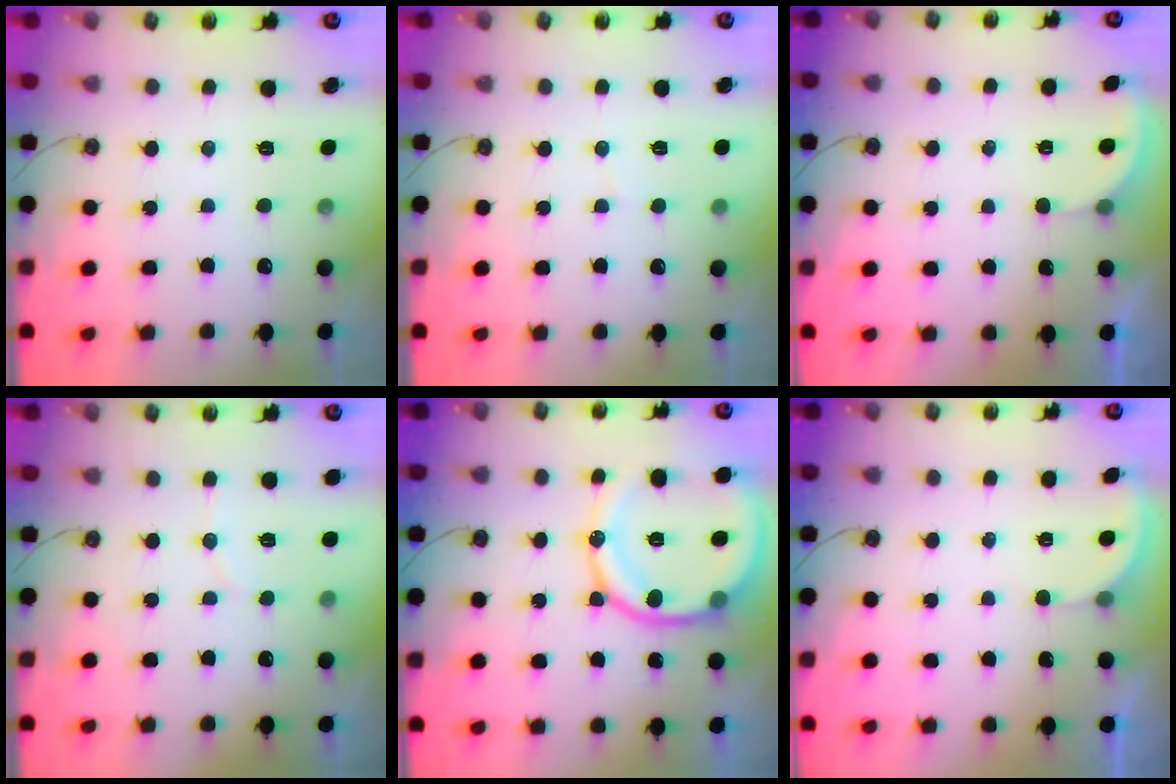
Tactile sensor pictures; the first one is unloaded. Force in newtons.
{"total": 2.6, "press": 2.6, "slide": 0.2}
{"total": 1.4, "press": 1.3, "slide": 0.5}
{"total": 3.8, "press": 3.6, "slide": 1.2}
{"total": 17.4, "press": 17.3, "slide": 2.2}
{"total": 1.4, "press": 1.3, "slide": 0.5}